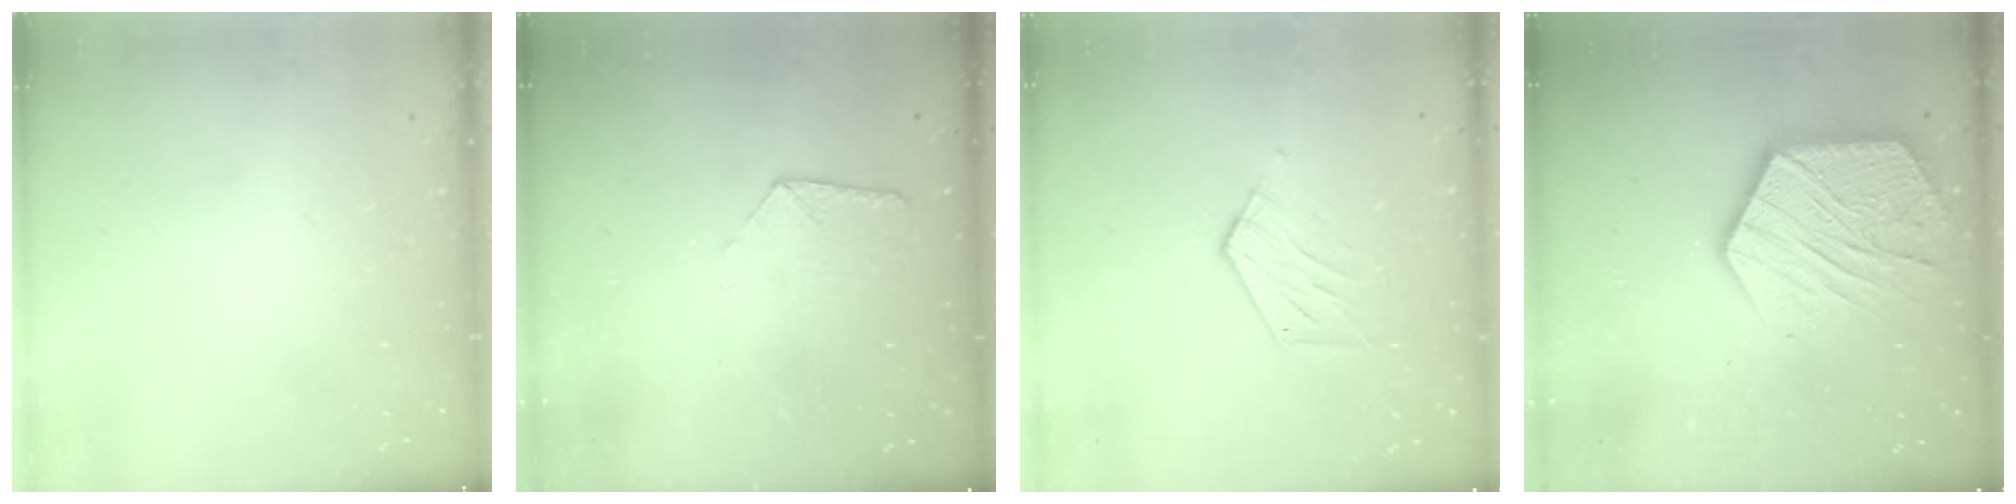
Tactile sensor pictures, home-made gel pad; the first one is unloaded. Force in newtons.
{"total": 6.8, "press": 6.8, "slide": 0.5}
{"total": 6.7, "press": 6.7, "slide": 0.3}
{"total": 17.4, "press": 17.4, "slide": 1.2}